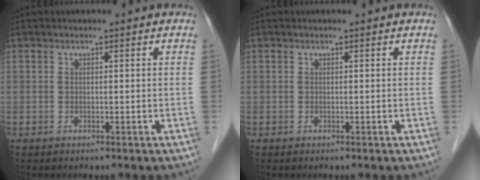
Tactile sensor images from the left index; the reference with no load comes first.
{"total": 0.0}